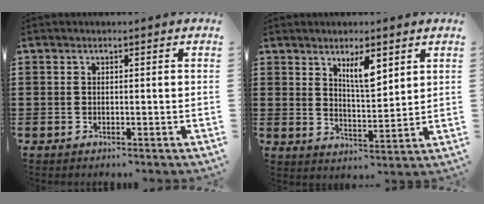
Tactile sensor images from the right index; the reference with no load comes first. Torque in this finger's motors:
{"motor_torque": [0.36, 0.14, 0.18, 0.06]}